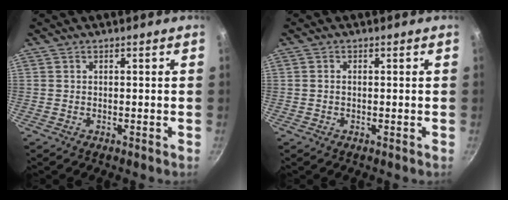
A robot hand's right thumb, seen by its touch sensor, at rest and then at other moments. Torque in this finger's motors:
{"motor_torque": [-0.38, 0.33, -0.30, 0.04, -0.06]}